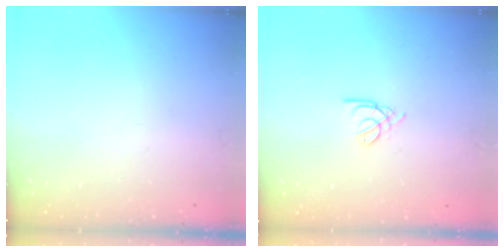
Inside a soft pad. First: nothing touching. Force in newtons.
{"total": 2.2, "press": 2.1, "slide": 0.5}